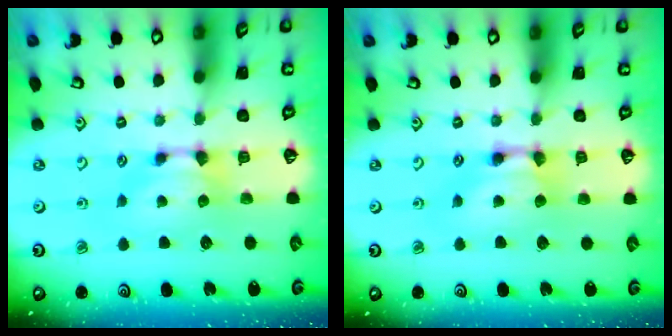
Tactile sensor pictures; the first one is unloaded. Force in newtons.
{"total": 2.2, "press": 2.2, "slide": 0.1}